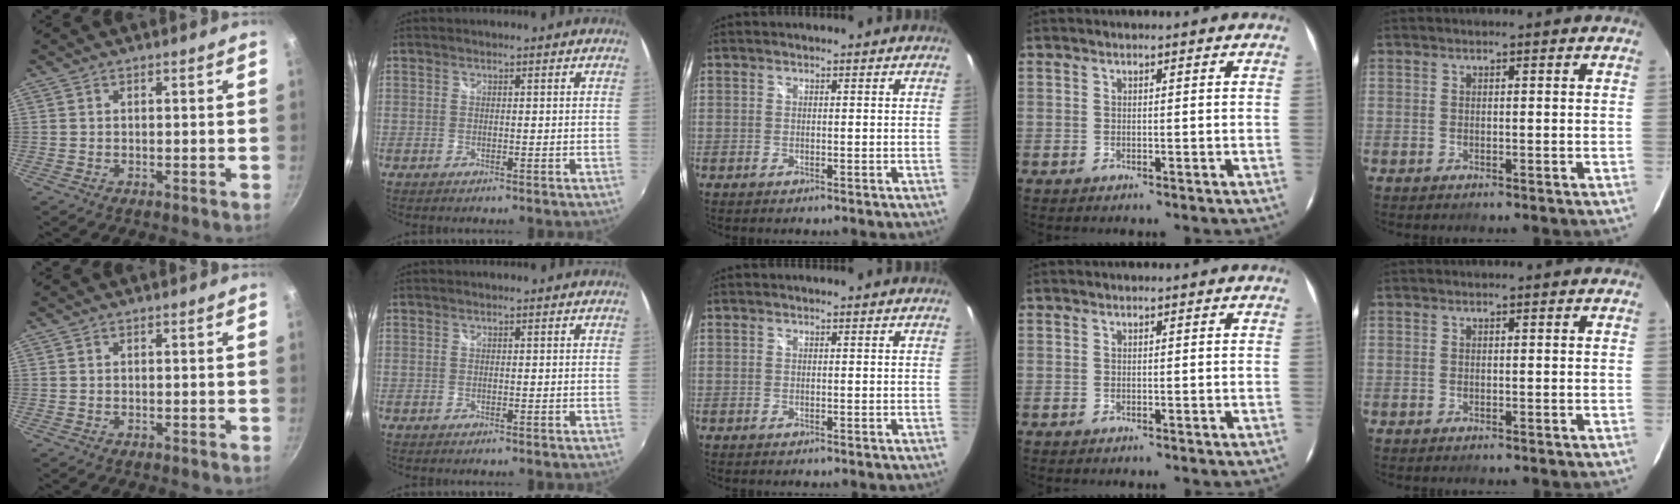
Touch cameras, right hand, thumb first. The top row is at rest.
{}